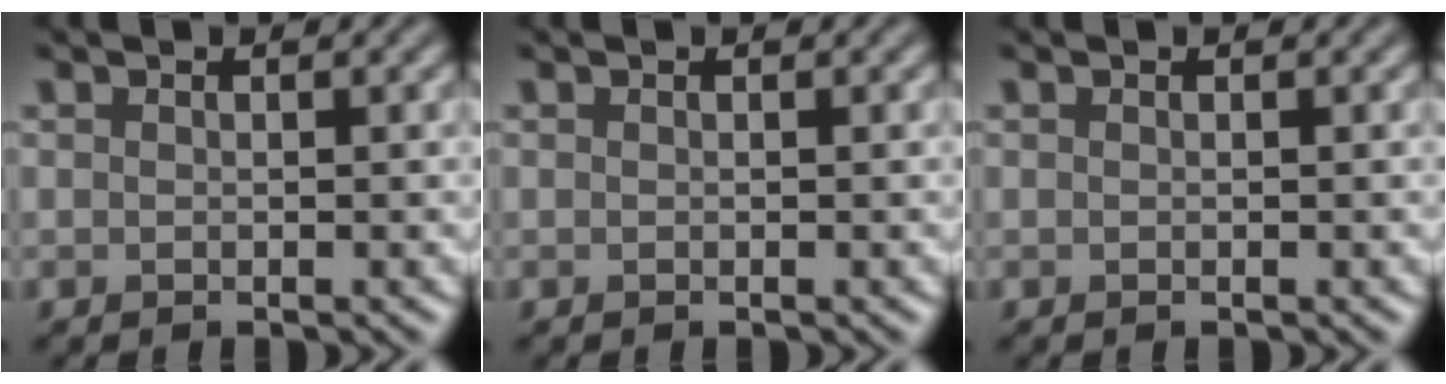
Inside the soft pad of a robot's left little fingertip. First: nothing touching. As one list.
[{"total": 0.0}, {"total": 0.0}]